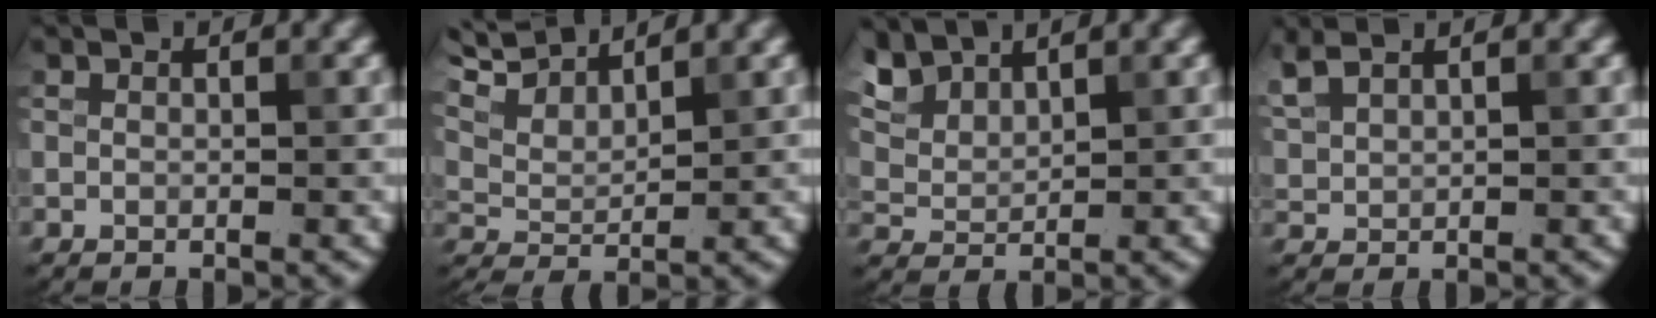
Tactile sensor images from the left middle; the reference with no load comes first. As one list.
[{"total": 5.6, "force": [5.0, 1.2, 2.3], "torque": [-0.062, 0.016, 0.085]}, {"total": 4.6, "force": [3.8, 1.8, 1.8], "torque": [-0.056, 0.010, 0.082]}, {"total": 2.4, "force": [1.9, 0.7, 1.2], "torque": [-0.039, 0.010, 0.048]}]